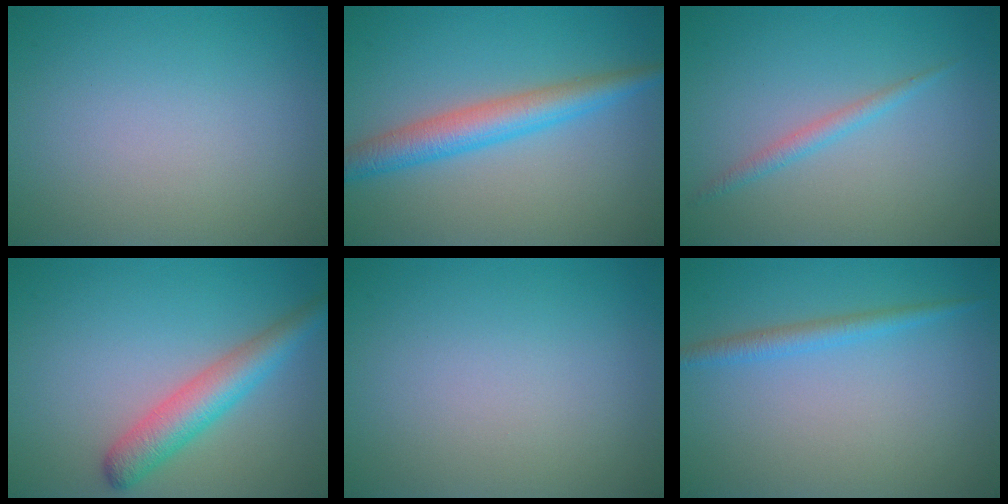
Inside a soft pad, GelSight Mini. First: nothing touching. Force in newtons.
{"total": 4.3, "press": 4.3, "slide": 0.1}
{"total": 1.4, "press": 1.4, "slide": 0.1}
{"total": 4.3, "press": 4.3, "slide": 0.1}
{"total": 0.0}
{"total": 1.8, "press": 1.8, "slide": 0.1}